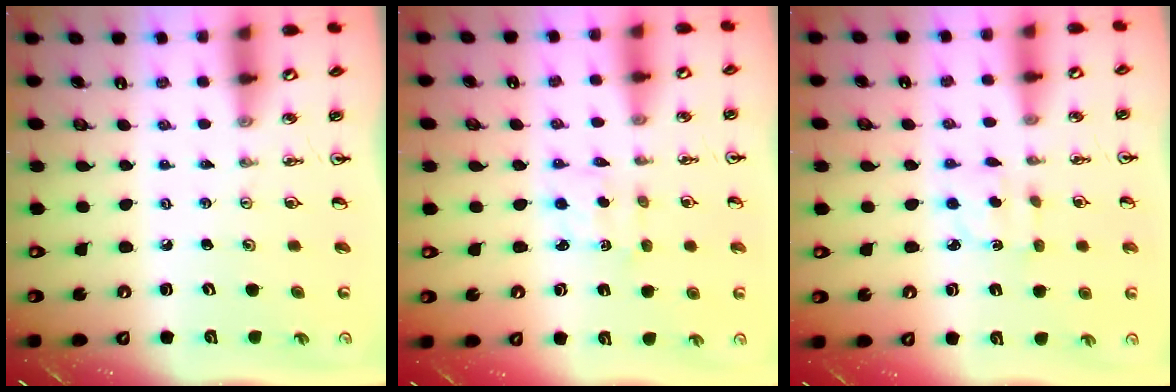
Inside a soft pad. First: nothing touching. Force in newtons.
{"total": 2.0, "press": 1.8, "slide": 0.7}
{"total": 2.9, "press": 2.8, "slide": 0.8}